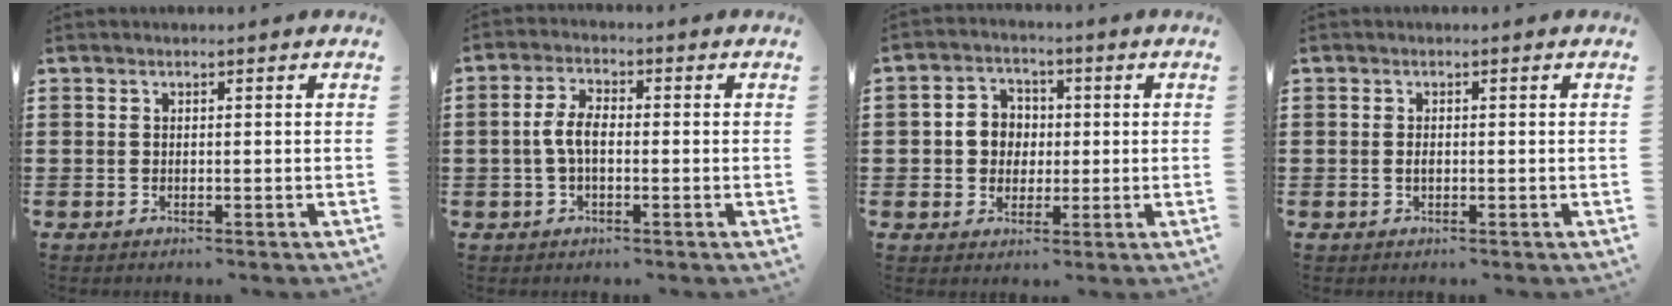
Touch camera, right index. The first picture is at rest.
{"total": 4.3, "force": [-0.5, 1.6, 4.0], "torque": [-0.088, -0.001, -0.014]}
{"total": 4.5, "force": [0.0, 4.3, 1.5], "torque": [-0.041, 0.015, -0.002]}
{"total": 0.9, "force": [-0.1, 0.4, 0.8], "torque": [-0.019, -0.001, -0.002]}